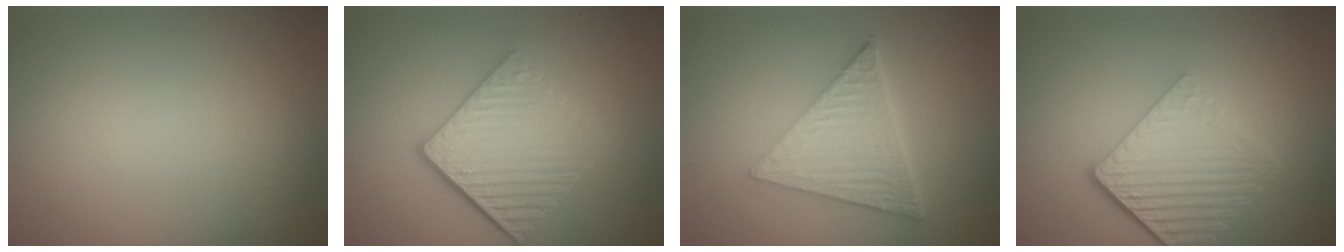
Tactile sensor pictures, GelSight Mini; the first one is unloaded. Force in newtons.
{"total": 6.2, "press": 4.2, "slide": 4.5}
{"total": 6.8, "press": 4.5, "slide": 5.0}
{"total": 5.8, "press": 4.2, "slide": 4.1}